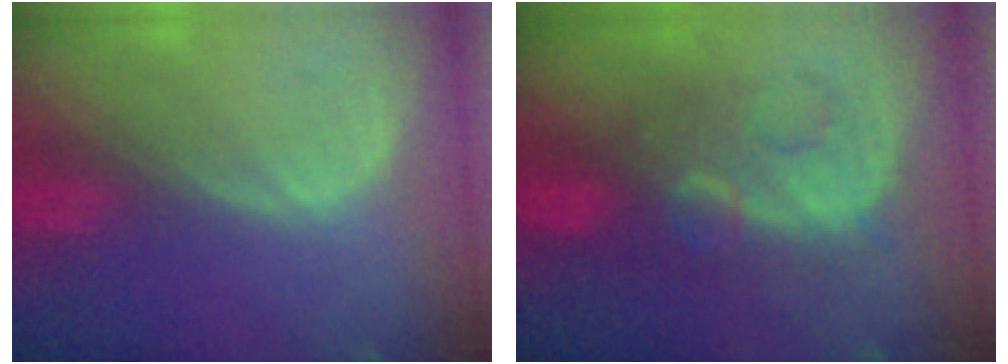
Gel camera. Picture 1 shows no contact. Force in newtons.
{"total": 8.0, "press": 8.0, "slide": 0.7}